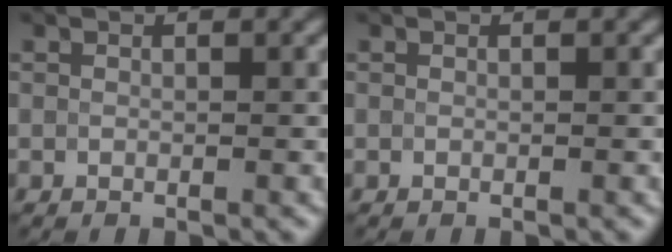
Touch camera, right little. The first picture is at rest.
{"total": 0.0}